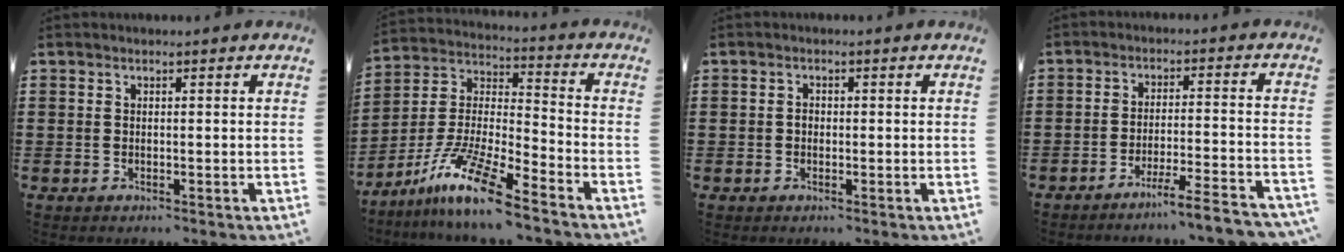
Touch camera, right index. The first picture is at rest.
{"total": 12.0, "force": [-9.6, 0.4, 7.2], "torque": [-0.157, 0.005, -0.195]}
{"total": 1.1, "force": [-0.2, 0.8, 0.7], "torque": [-0.015, 0.003, -0.004]}
{"total": 5.7, "force": [-5.1, -0.7, 2.3], "torque": [-0.034, -0.014, -0.099]}